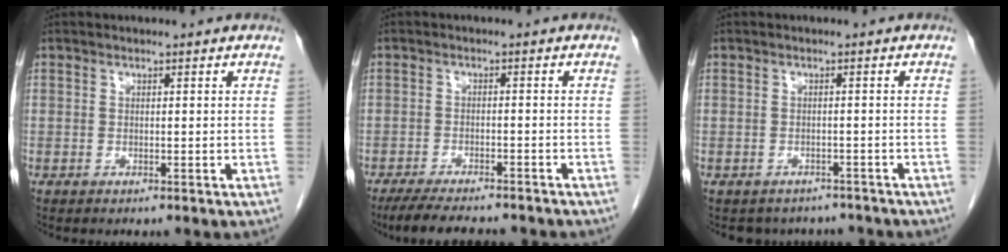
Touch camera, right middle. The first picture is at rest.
{"total": 10.9, "force": [-9.6, 2.0, 4.8], "torque": [-0.075, -0.011, -0.139]}
{"total": 5.9, "force": [-5.3, 2.5, 0.2], "torque": [0.000, 0.009, -0.058]}